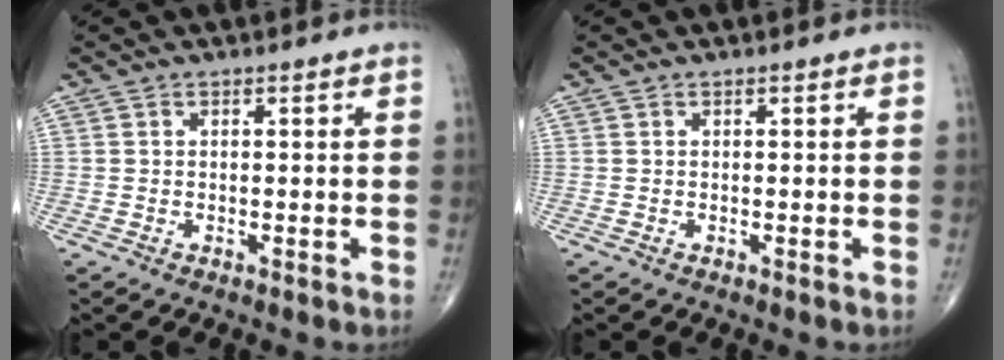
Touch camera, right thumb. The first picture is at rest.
{"total": 0.0}